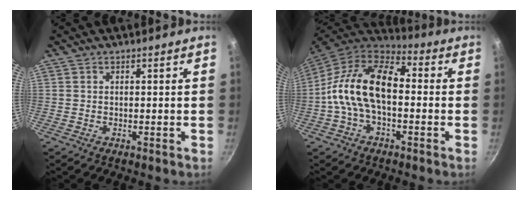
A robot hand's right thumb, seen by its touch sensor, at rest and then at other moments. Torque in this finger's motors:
{"motor_torque": [2.23, 2.22, 0.93, -0.88, 0.22]}